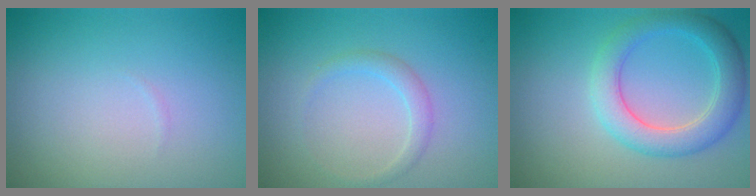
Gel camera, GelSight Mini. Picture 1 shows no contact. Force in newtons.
{"total": 1.5, "press": 1.5, "slide": 0.2}
{"total": 4.4, "press": 4.4, "slide": 0.2}